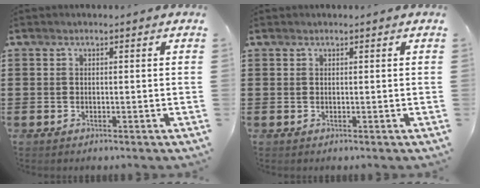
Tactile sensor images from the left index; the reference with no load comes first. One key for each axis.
{"total": 0.0}